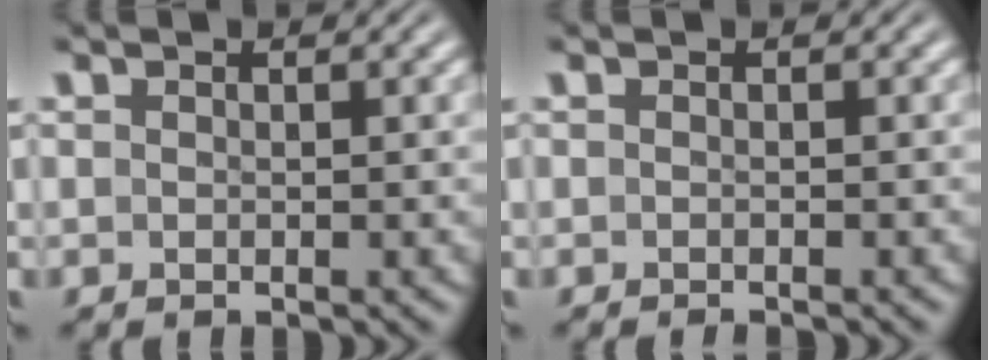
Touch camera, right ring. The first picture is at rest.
{"total": 1.0, "force": [-0.9, -0.2, 0.1], "torque": [-0.002, 0.000, -0.015]}